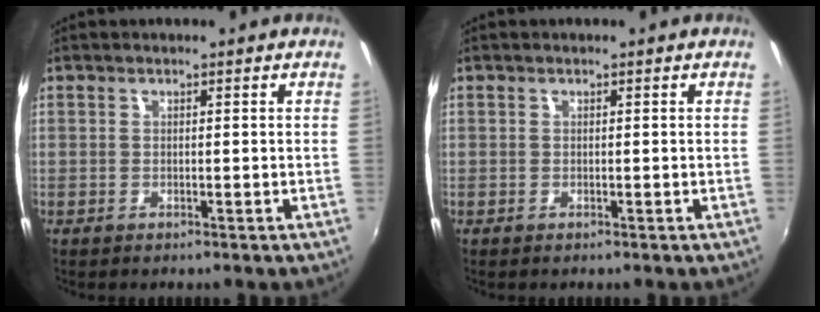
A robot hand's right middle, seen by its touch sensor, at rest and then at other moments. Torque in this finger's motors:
{"motor_torque": [0.55, -0.56, 0.06, 0.00]}